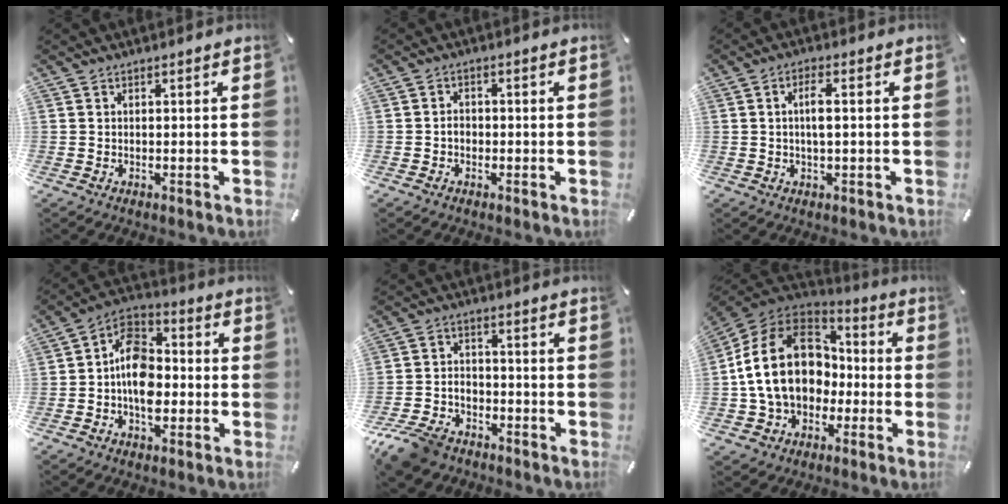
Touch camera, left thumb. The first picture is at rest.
{"total": 2.2, "force": [-0.7, 1.7, 1.3], "torque": [-0.025, 0.006, -0.014]}
{"total": 4.0, "force": [0.3, 1.1, 3.8], "torque": [-0.075, 0.004, 0.002]}
{"total": 11.4, "force": [-2.5, 7.8, 7.8], "torque": [-0.150, 0.014, -0.046]}
{"total": 9.0, "force": [-7.0, 4.5, 3.3], "torque": [-0.071, 0.033, -0.136]}
{"total": 19.1, "force": [-0.5, 15.4, 11.3], "torque": [-0.227, 0.022, -0.005]}